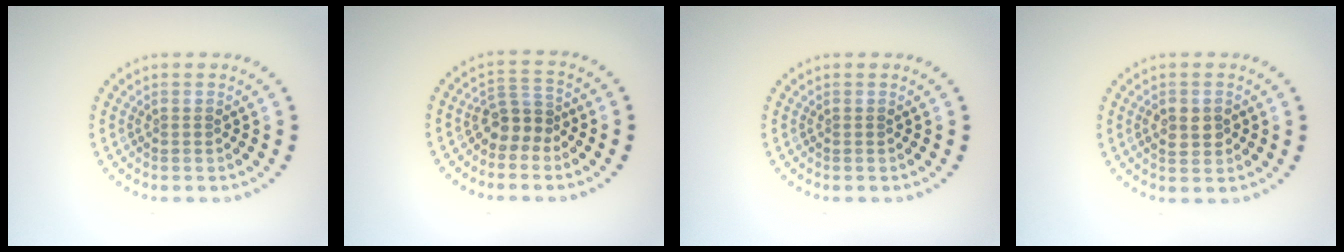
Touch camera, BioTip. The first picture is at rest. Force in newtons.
{"total": 2.6, "press": 2.2, "slide": 1.3}
{"total": 0.0}
{"total": 2.2, "press": 2.2, "slide": 0.1}